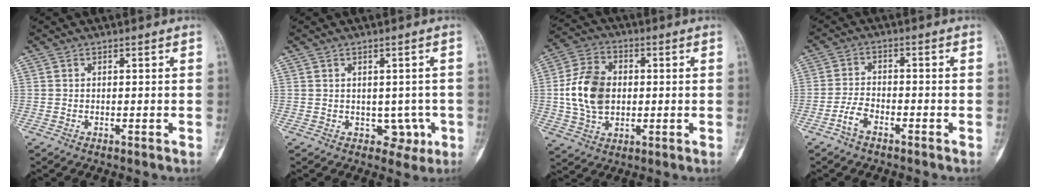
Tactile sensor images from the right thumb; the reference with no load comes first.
{"total": 3.9, "force": [-0.5, 3.3, 2.1], "torque": [0.002, 0.003, 0.001]}
{"total": 12.7, "force": [0.3, 9.0, 9.0], "torque": [-0.153, 0.010, 0.006]}
{"total": 4.0, "force": [-2.6, 1.9, 2.4], "torque": [-0.050, 0.020, -0.052]}